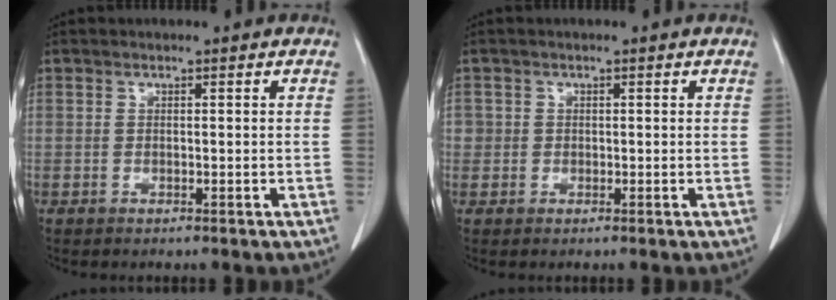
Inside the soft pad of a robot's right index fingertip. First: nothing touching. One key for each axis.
{"total": 1.3, "fx": -0.1, "fy": 1.3, "fz": 0.0, "tx": 0.012, "ty": 0.005, "tz": -0.005}